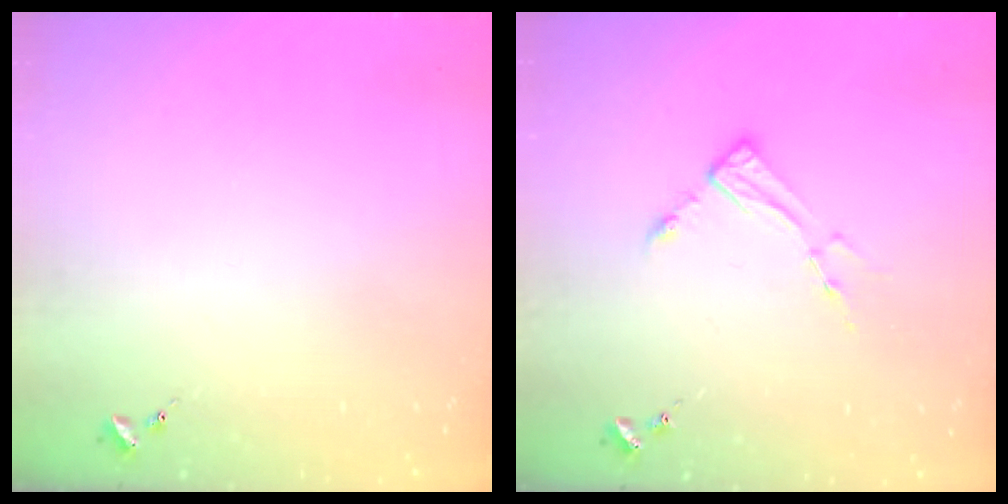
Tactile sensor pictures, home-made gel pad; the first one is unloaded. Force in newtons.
{"total": 6.2, "press": 6.2, "slide": 0.4}